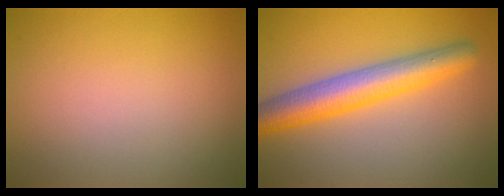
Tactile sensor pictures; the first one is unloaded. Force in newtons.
{"total": 6.1, "press": 6.1, "slide": 0.1}